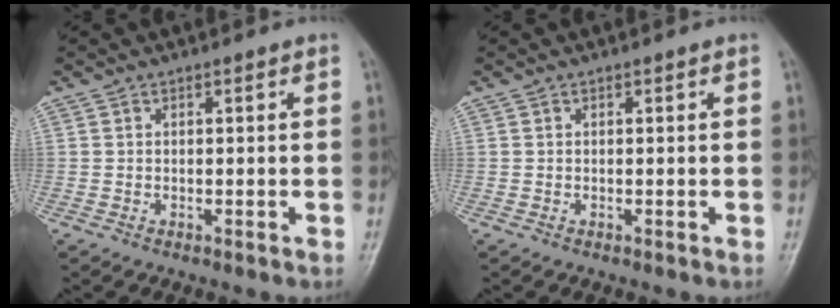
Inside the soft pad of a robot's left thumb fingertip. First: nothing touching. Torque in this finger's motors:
{"motor_torque": [0.00, 0.00, 0.00, 0.00, 0.00]}